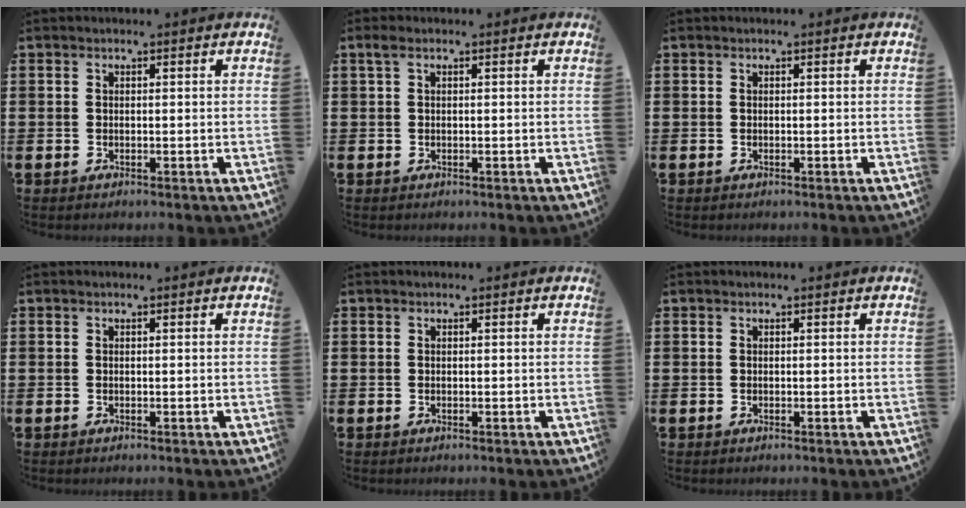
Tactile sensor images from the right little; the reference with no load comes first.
{"total": 0.7, "force": [0.2, 0.3, 0.6], "torque": [-0.014, 0.007, 0.002]}
{"total": 0.0}
{"total": 0.0}
{"total": 0.0}
{"total": 0.0}